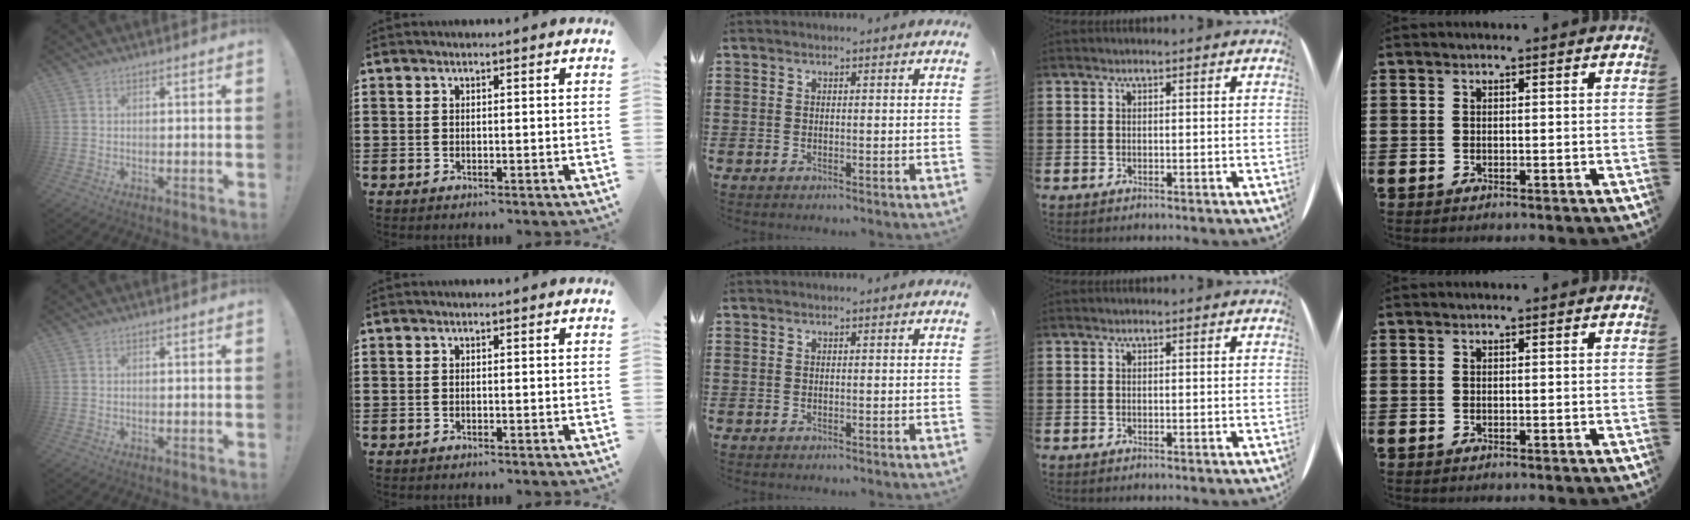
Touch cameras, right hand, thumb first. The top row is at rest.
{}